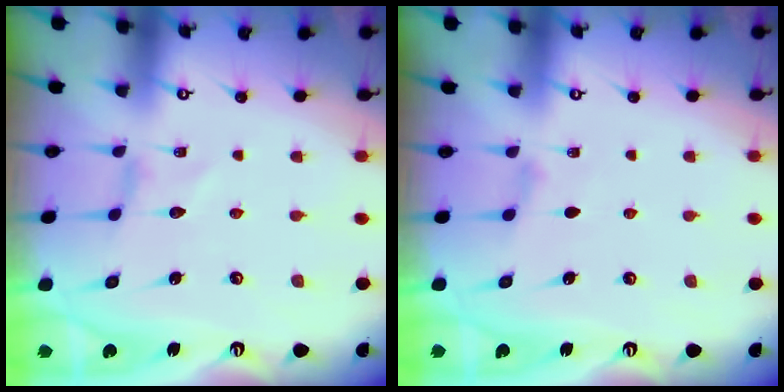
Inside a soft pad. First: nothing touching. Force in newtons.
{"total": 2.1, "press": 2.1, "slide": 0.4}